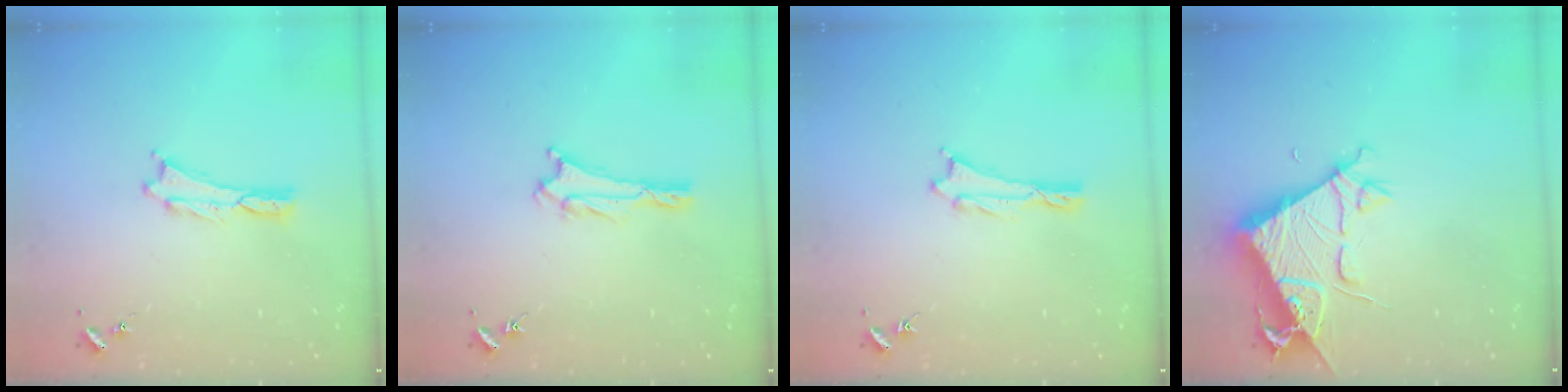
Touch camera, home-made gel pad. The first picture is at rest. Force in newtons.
{"total": 0.7, "press": 0.7, "slide": 0.1}
{"total": 0.7, "press": 0.7, "slide": 0.1}
{"total": 6.6, "press": 6.6, "slide": 0.7}